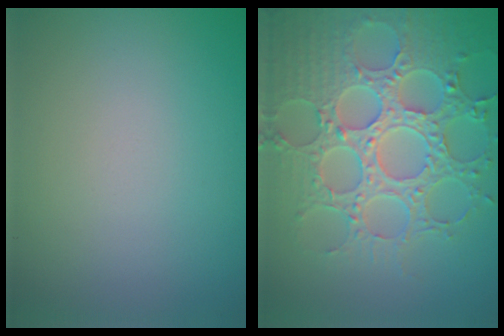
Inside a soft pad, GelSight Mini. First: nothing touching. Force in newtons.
{"total": 8.3, "press": 6.5, "slide": 5.1}